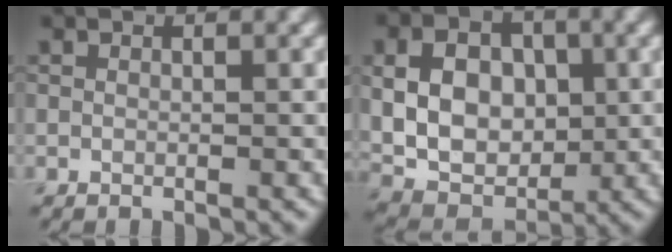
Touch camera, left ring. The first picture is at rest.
{"total": 7.8, "force": [0.5, 5.7, 5.3], "torque": [-0.101, -0.002, 0.009]}